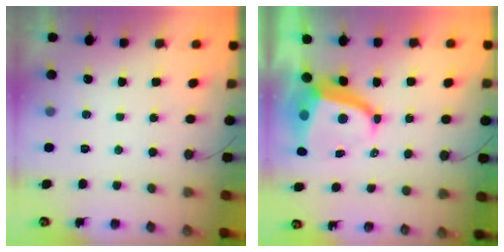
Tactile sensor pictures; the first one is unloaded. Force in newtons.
{"total": 9.1, "press": 9.0, "slide": 1.3}